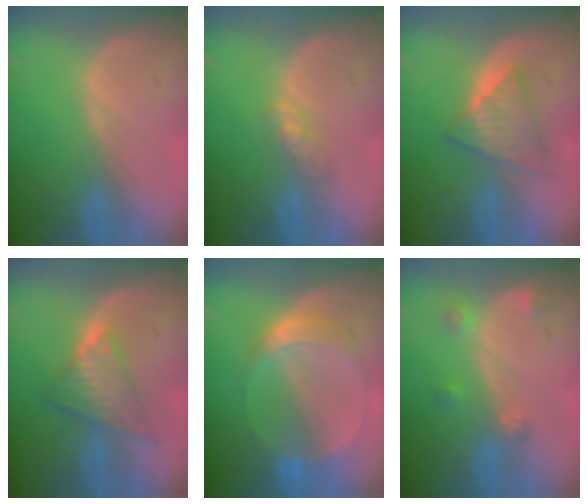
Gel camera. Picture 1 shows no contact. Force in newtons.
{"total": 2.8, "press": 2.5, "slide": 1.2}
{"total": 6.0, "press": 5.8, "slide": 1.6}
{"total": 7.0, "press": 6.6, "slide": 2.5}
{"total": 6.2, "press": 5.7, "slide": 2.6}
{"total": 2.6, "press": 2.6, "slide": 0.5}